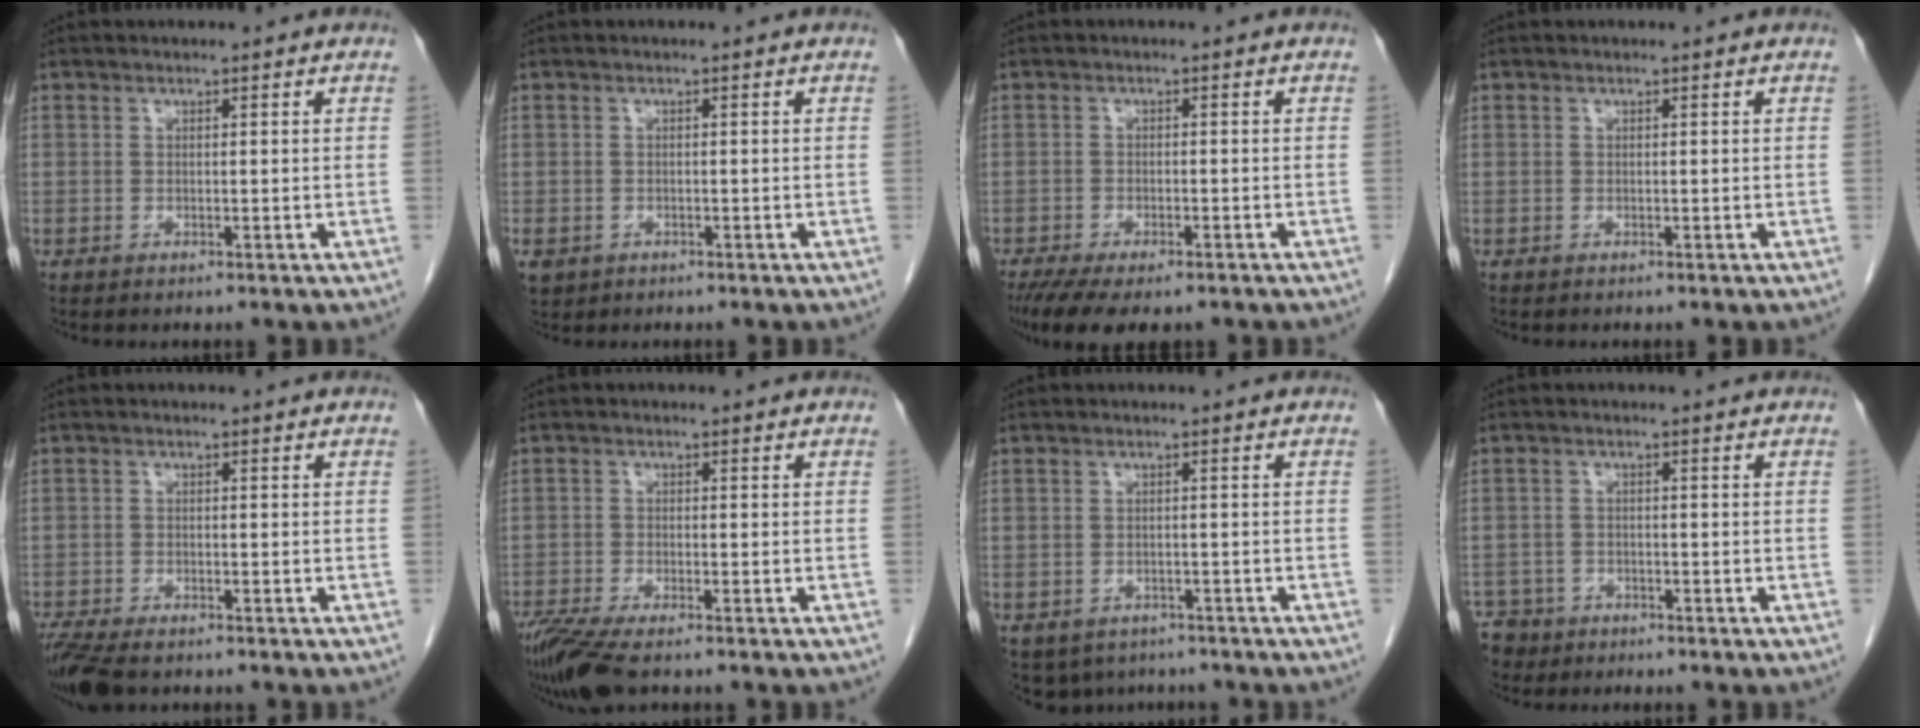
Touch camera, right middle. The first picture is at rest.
{"total": 4.3, "force": [-2.4, 3.2, 1.4], "torque": [-0.036, -0.004, -0.035]}
{"total": 9.8, "force": [-7.4, 3.3, 5.6], "torque": [-0.086, -0.013, -0.111]}
{"total": 0.0}
{"total": 7.1, "force": [-5.7, 2.2, 3.7], "torque": [-0.070, -0.016, -0.097]}
{"total": 7.4, "force": [-5.7, 1.3, 4.5], "torque": [-0.086, -0.019, -0.102]}
{"total": 6.1, "force": [-4.7, 3.7, 1.1], "torque": [-0.010, 0.001, -0.058]}
{"total": 5.4, "force": [-4.1, 3.6, 0.2], "torque": [-0.009, 0.000, -0.073]}